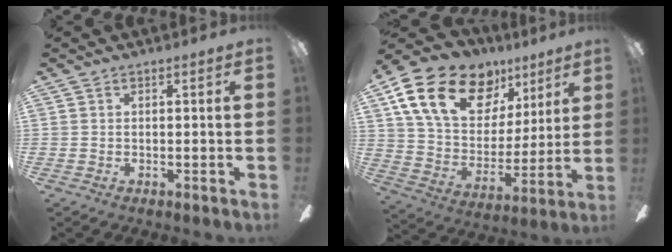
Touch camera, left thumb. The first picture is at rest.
{"total": 21.7, "force": [12.0, 13.6, 12.0], "torque": [-0.204, -0.050, 0.219]}